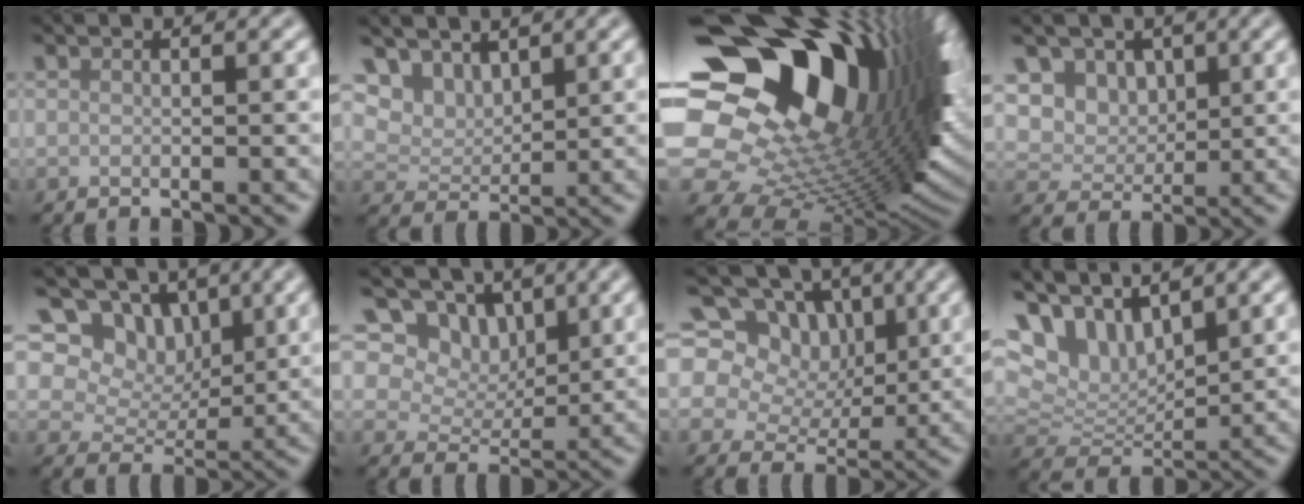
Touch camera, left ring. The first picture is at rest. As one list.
[{"total": 5.0, "force": [3.4, 2.8, 2.2], "torque": [-0.058, -0.010, 0.068]}, {"total": 20.9, "force": [6.0, 13.2, 15.1], "torque": [-0.271, -0.017, 0.133]}, {"total": 6.9, "force": [3.0, 5.2, 3.3], "torque": [-0.066, 0.006, 0.042]}, {"total": 7.6, "force": [4.1, 5.3, 3.6], "torque": [-0.060, -0.004, 0.060]}, {"total": 8.5, "force": [4.9, 5.7, 4.0], "torque": [-0.073, -0.005, 0.084]}, {"total": 15.4, "force": [8.5, 10.2, 7.8], "torque": [-0.169, 0.057, 0.127]}, {"total": 8.1, "force": [5.6, 3.8, 4.5], "torque": [-0.097, 0.011, 0.098]}]